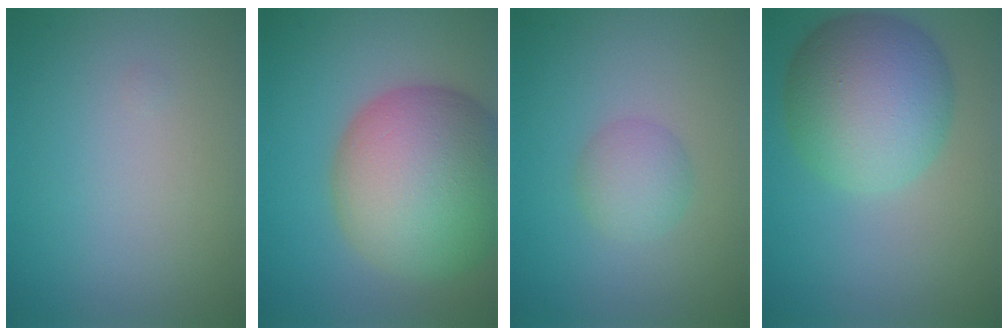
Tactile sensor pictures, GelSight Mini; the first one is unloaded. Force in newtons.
{"total": 13.9, "press": 13.9, "slide": 0.9}
{"total": 2.4, "press": 2.4, "slide": 0.1}
{"total": 9.5, "press": 9.5, "slide": 0.3}